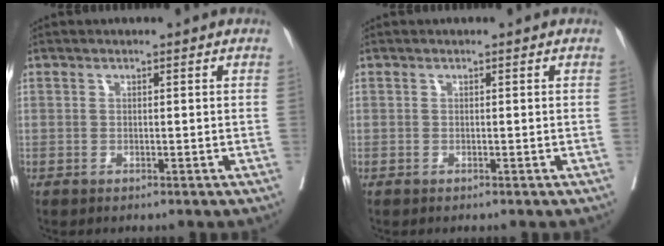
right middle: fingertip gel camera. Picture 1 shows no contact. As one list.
[{"total": 0.0}]